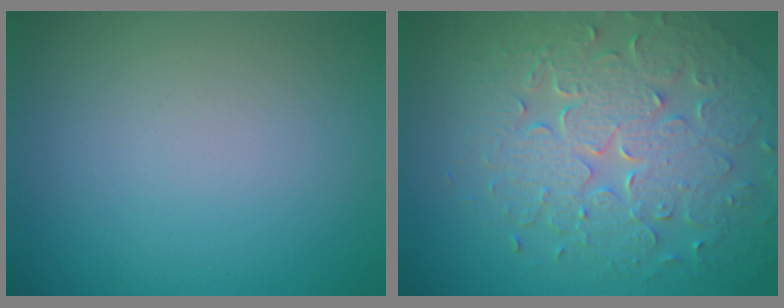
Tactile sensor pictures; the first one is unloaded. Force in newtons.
{"total": 8.0, "press": 5.7, "slide": 5.6}